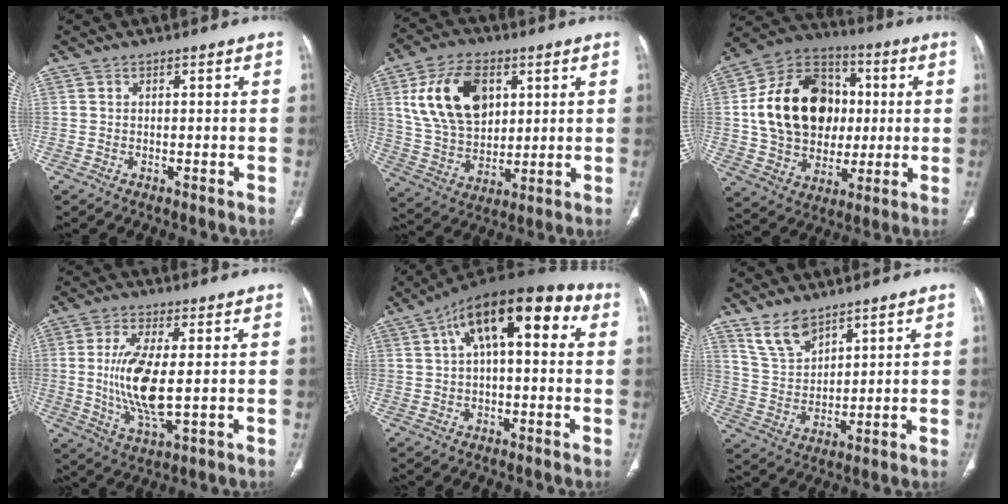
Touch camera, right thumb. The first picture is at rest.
{"total": 17.1, "force": [5.6, 11.1, 11.8], "torque": [-0.189, -0.014, 0.113]}
{"total": 22.7, "force": [2.0, 17.4, 14.4], "torque": [-0.224, 0.020, 0.043]}
{"total": 11.4, "force": [0.2, 3.9, 10.7], "torque": [-0.230, -0.017, 0.008]}
{"total": 17.4, "force": [5.2, 7.7, 14.8], "torque": [-0.203, 0.038, 0.070]}
{"total": 7.3, "force": [5.8, 3.1, 3.2], "torque": [-0.051, -0.033, 0.127]}